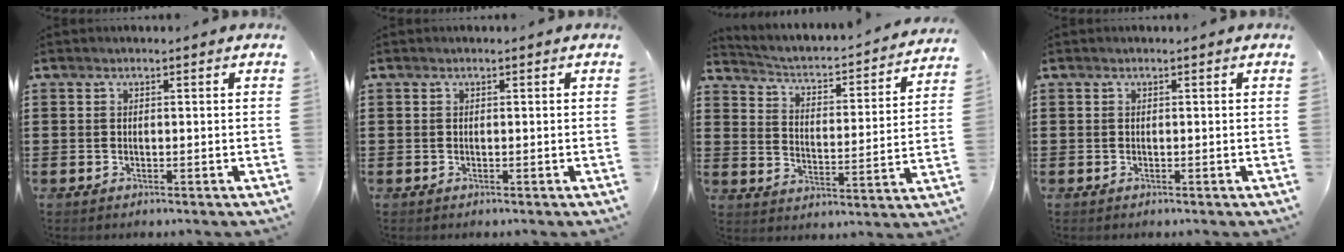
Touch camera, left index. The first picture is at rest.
{"total": 0.0}
{"total": 2.0, "force": [1.9, 0.2, 0.7], "torque": [-0.030, -0.030, 0.018]}
{"total": 0.0}